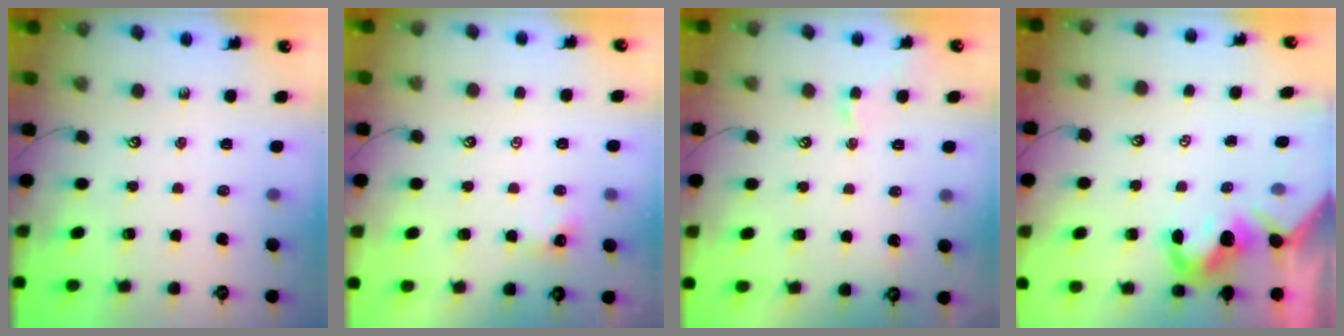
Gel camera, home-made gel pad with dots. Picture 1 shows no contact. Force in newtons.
{"total": 0.0}
{"total": 1.2, "press": 1.0, "slide": 0.6}
{"total": 2.4, "press": 2.3, "slide": 0.7}